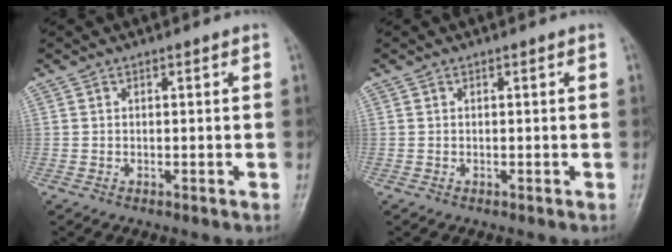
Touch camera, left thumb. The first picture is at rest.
{"total": 0.0}